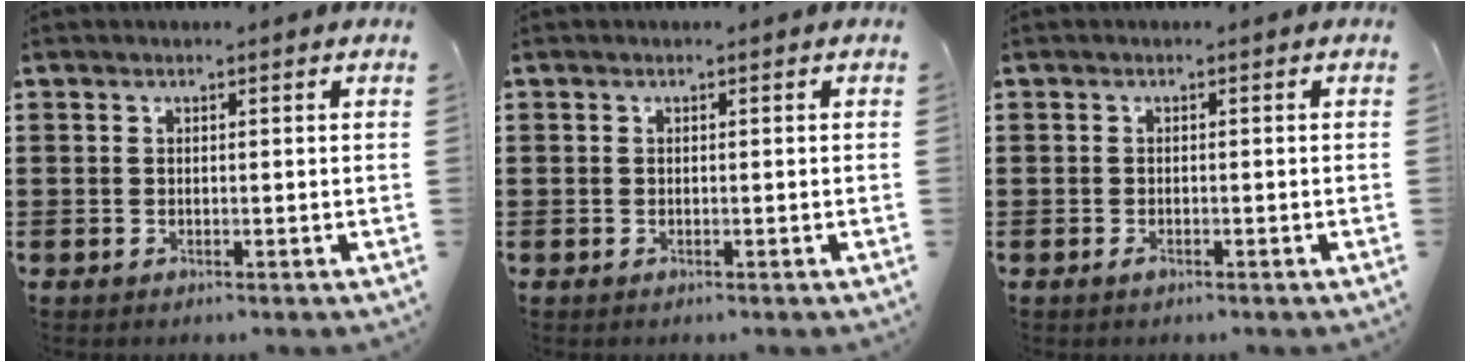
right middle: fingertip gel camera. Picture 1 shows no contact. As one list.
[{"total": 0.0}, {"total": 0.7, "force": [-0.5, 0.2, 0.5], "torque": [-0.011, -0.006, -0.007]}]